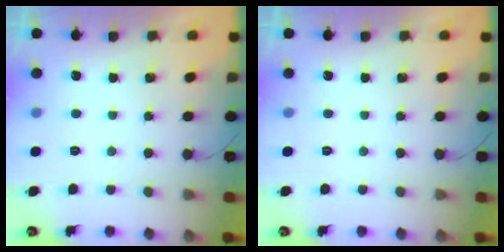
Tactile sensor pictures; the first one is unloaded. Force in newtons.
{"total": 0.0}